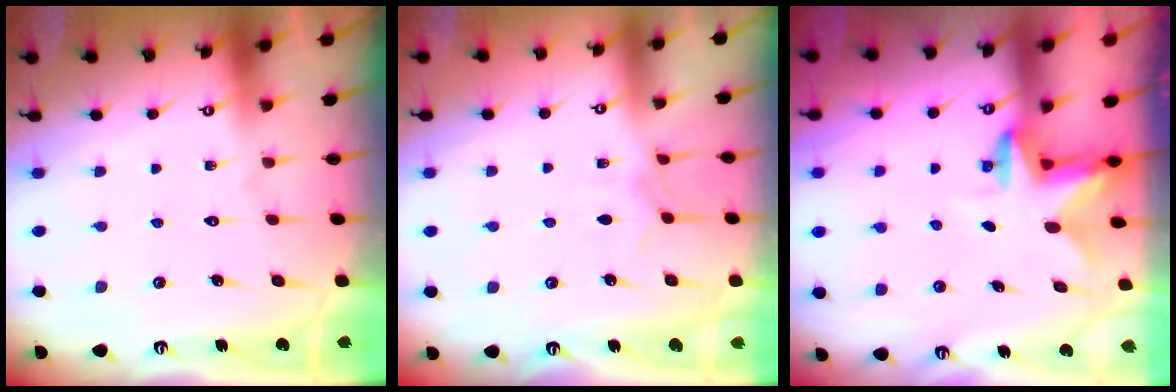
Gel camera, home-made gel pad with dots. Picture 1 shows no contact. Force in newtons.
{"total": 3.9, "press": 3.9, "slide": 0.5}
{"total": 2.6, "press": 2.5, "slide": 0.5}